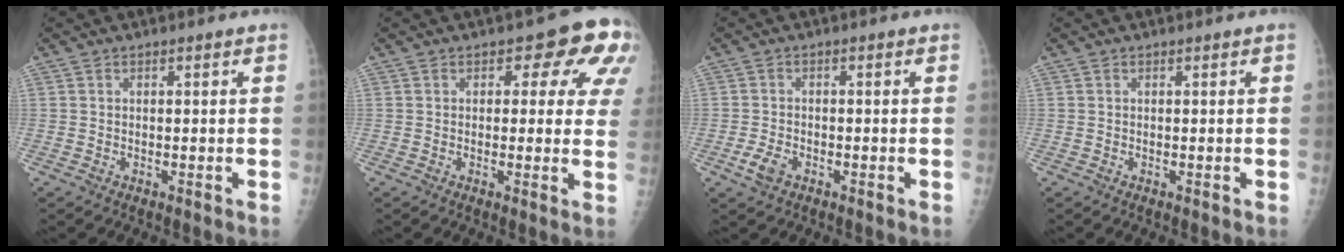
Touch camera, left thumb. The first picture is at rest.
{"total": 9.8, "force": [3.7, 5.2, 7.4], "torque": [-0.028, -0.004, 0.032]}
{"total": 3.3, "force": [-1.8, 2.0, 1.8], "torque": [-0.037, 0.003, -0.031]}
{"total": 0.0}